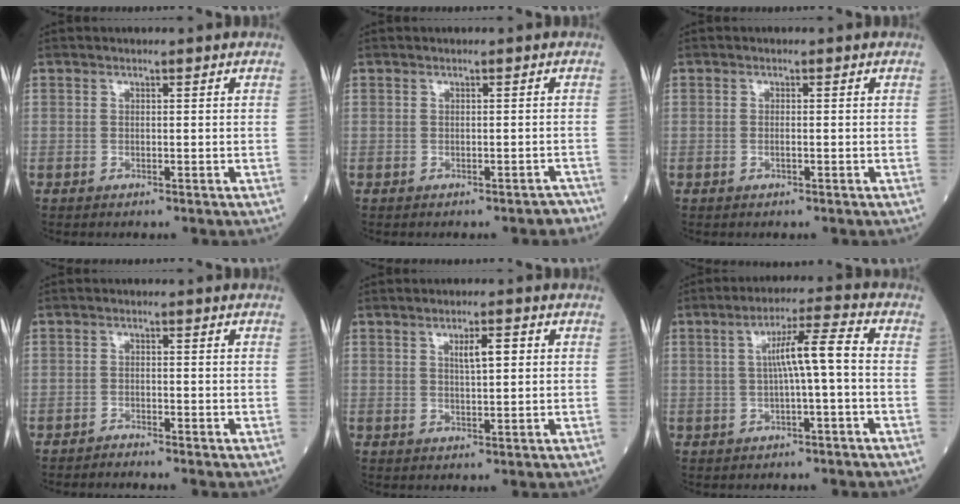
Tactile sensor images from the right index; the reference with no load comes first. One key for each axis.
{"total": 2.2, "fx": -1.9, "fy": 0.7, "fz": 0.8, "tx": -0.005, "ty": -0.001, "tz": -0.020}
{"total": 0.6, "fx": -0.2, "fy": 0.0, "fz": 0.6, "tx": -0.011, "ty": 0.000, "tz": -0.004}
{"total": 1.8, "fx": -1.7, "fy": -0.3, "fz": 0.1, "tx": 0.002, "ty": -0.001, "tz": -0.028}
{"total": 3.4, "fx": 1.1, "fy": 0.6, "fz": 3.2, "tx": -0.055, "ty": 0.003, "tz": 0.019}
{"total": 6.5, "fx": -0.2, "fy": -0.1, "fz": 6.5, "tx": -0.108, "ty": 0.017, "tz": -0.001}